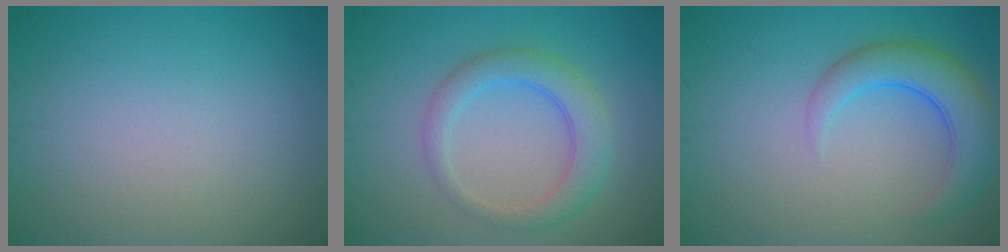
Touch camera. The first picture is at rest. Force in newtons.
{"total": 3.9, "press": 3.9, "slide": 0.1}
{"total": 4.9, "press": 4.9, "slide": 0.3}